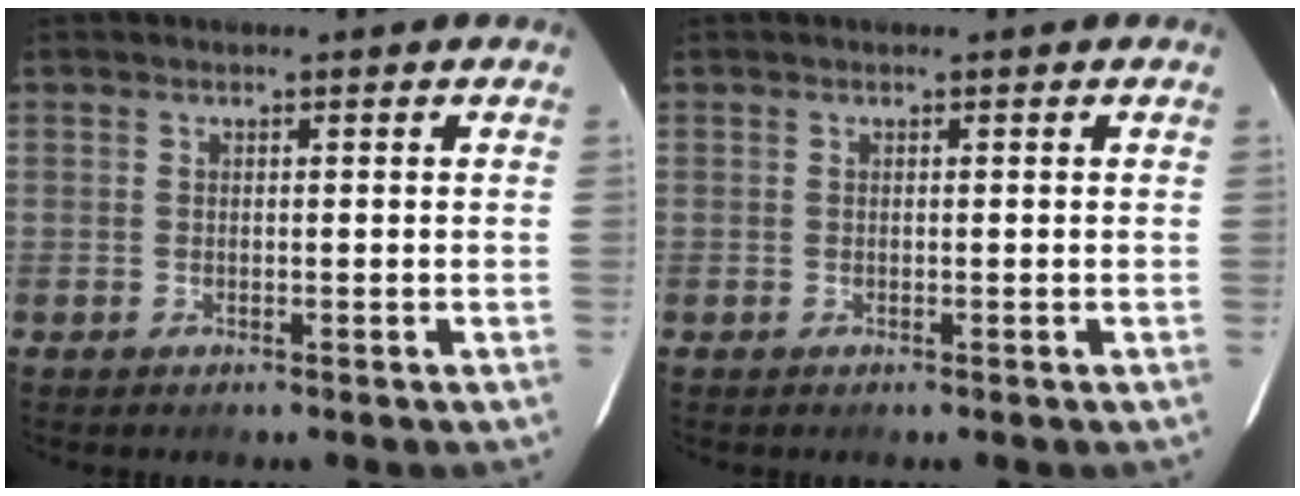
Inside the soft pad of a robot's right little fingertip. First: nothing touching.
{"total": 0.0}